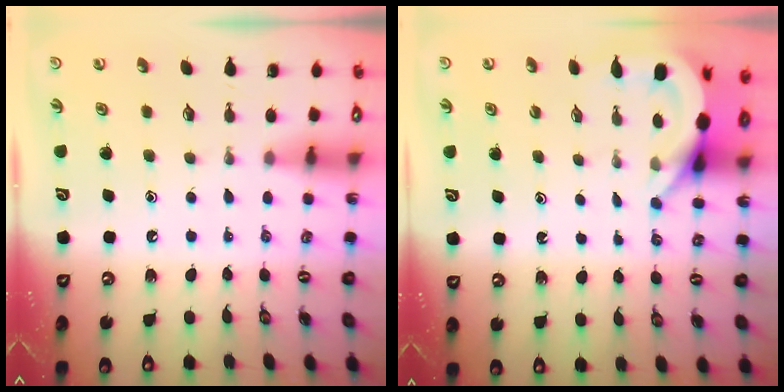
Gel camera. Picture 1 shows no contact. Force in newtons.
{"total": 4.4, "press": 4.4, "slide": 0.2}